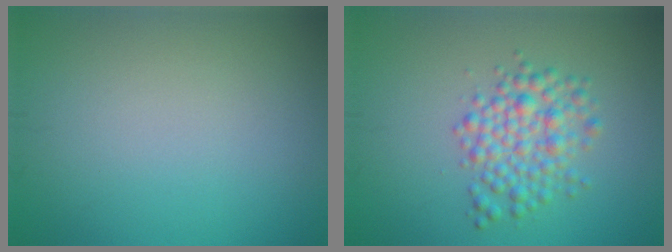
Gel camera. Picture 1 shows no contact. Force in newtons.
{"total": 3.8, "press": 3.8, "slide": 0.0}